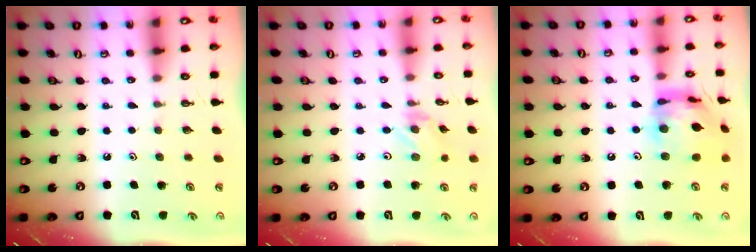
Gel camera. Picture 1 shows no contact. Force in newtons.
{"total": 1.6, "press": 1.5, "slide": 0.3}
{"total": 15.2, "press": 15.1, "slide": 1.4}